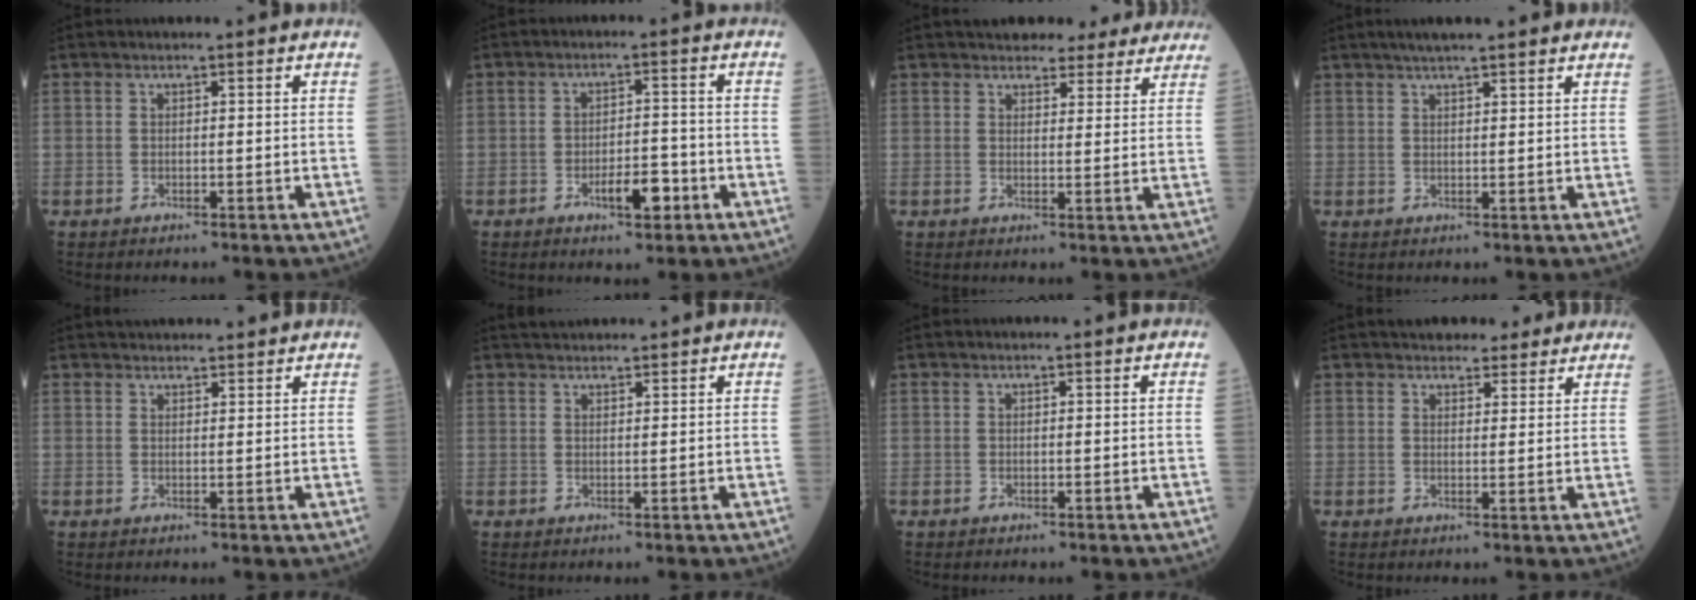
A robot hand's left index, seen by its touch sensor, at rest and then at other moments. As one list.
[{"total": 5.0, "force": [-2.4, 1.7, 4.1], "torque": [-0.067, 0.002, -0.036]}, {"total": 9.3, "force": [8.3, 3.5, 2.2], "torque": [-0.007, 0.013, 0.085]}, {"total": 6.9, "force": [5.6, 0.8, 4.0], "torque": [-0.054, 0.031, 0.078]}, {"total": 7.3, "force": [6.9, 1.6, 2.1], "torque": [-0.020, 0.032, 0.087]}, {"total": 3.4, "force": [3.2, 0.6, 0.8], "torque": [-0.013, 0.033, 0.055]}, {"total": 0.0}, {"total": 7.0, "force": [6.1, 2.8, 2.0], "torque": [-0.013, 0.015, 0.074]}]